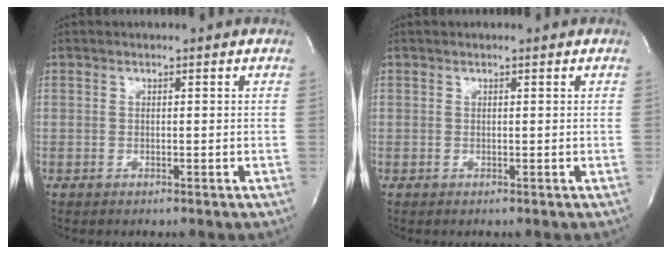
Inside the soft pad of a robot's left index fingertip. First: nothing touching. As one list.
[{"total": 0.0}]